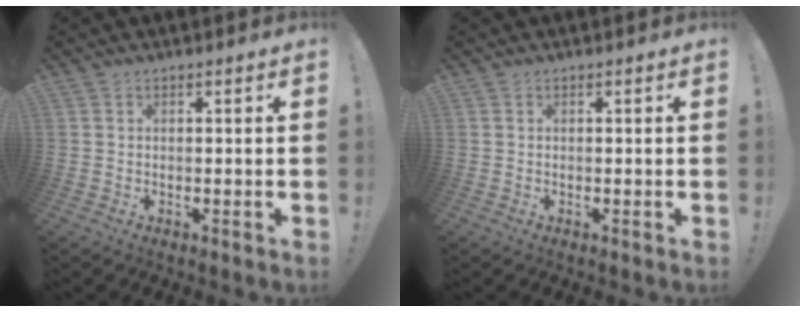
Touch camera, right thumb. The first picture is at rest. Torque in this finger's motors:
{"motor_torque": [-0.05, -0.05, 0.00, 0.08, 0.03]}